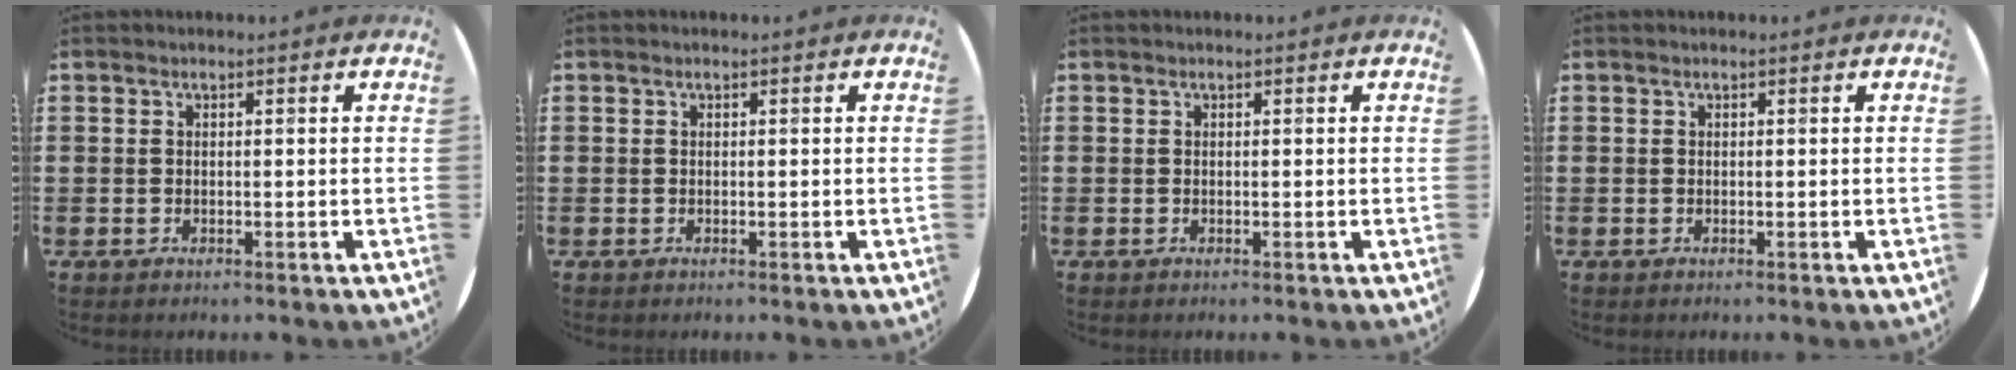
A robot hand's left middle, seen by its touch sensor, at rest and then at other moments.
{"total": 0.0}
{"total": 0.0}
{"total": 0.0}